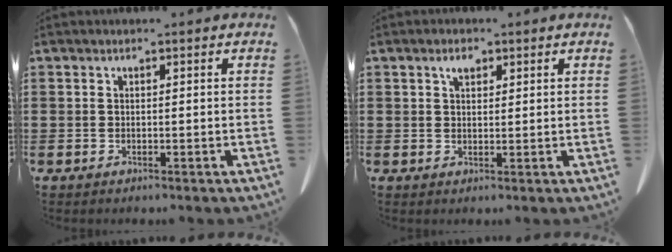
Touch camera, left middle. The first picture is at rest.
{"total": 2.0, "force": [1.1, 1.0, 1.3], "torque": [-0.022, 0.001, 0.019]}